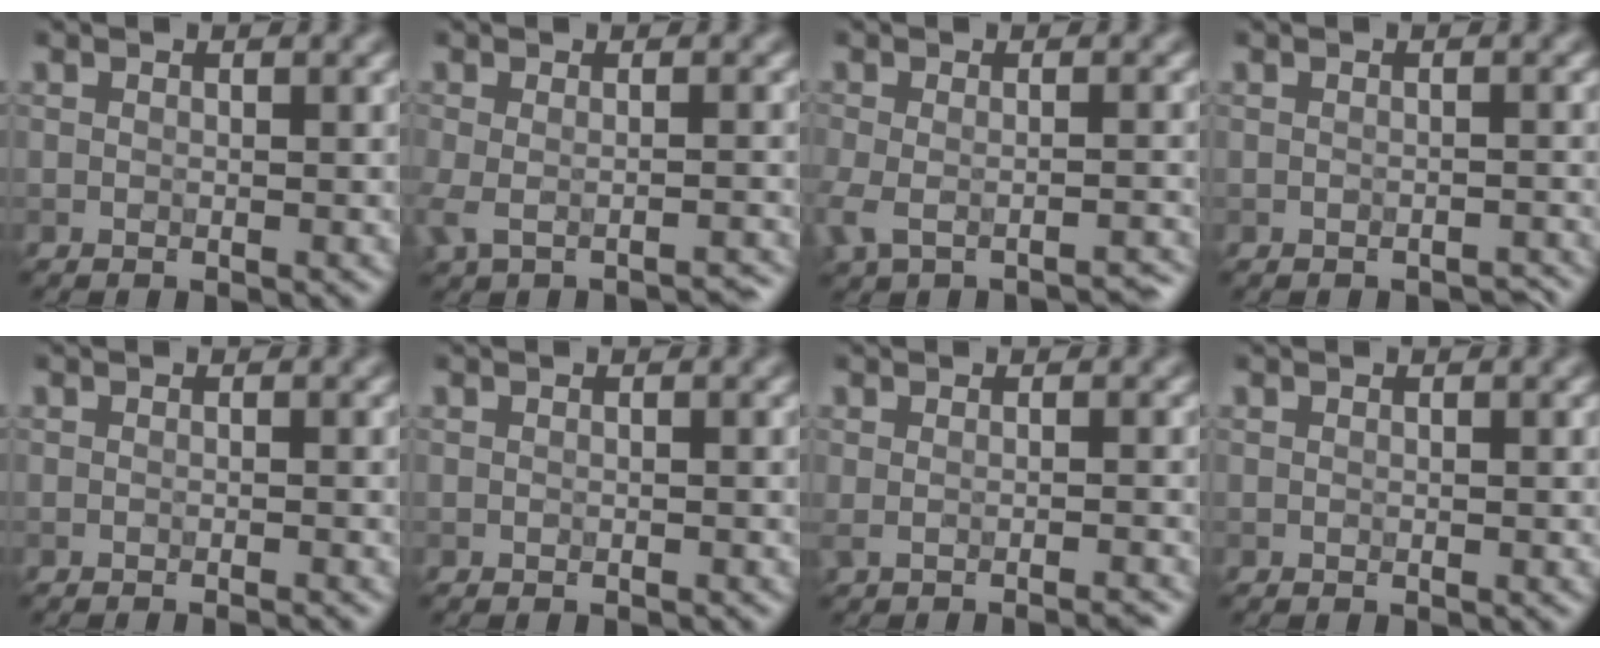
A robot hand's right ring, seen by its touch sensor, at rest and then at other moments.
{"total": 3.8, "force": [-3.0, 1.1, 2.1], "torque": [-0.042, -0.008, -0.048]}
{"total": 4.5, "force": [-3.4, 1.6, 2.5], "torque": [-0.049, -0.007, -0.058]}
{"total": 1.2, "force": [-1.1, 0.4, 0.3], "torque": [-0.001, 0.001, -0.015]}
{"total": 0.9, "force": [-0.9, -0.1, 0.0], "torque": [0.001, 0.003, -0.014]}
{"total": 0.0}
{"total": 2.0, "force": [-1.6, 0.0, 1.1], "torque": [-0.016, -0.002, -0.025]}
{"total": 0.0}